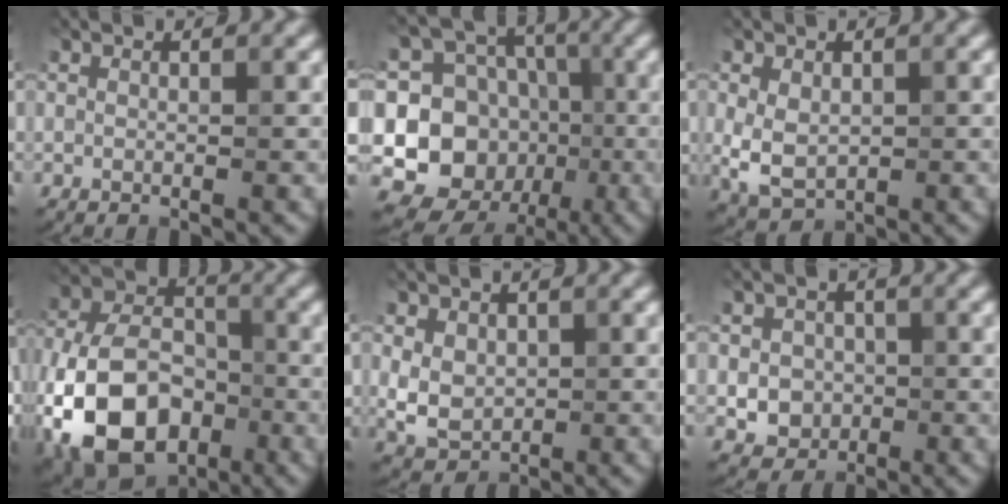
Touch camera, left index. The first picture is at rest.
{"total": 11.6, "force": [-1.2, 10.6, 4.6], "torque": [-0.092, 0.019, -0.041]}
{"total": 4.0, "force": [-0.1, 2.9, 2.8], "torque": [-0.059, -0.006, 0.002]}
{"total": 13.9, "force": [-5.6, 9.1, 8.9], "torque": [-0.186, -0.018, -0.113]}
{"total": 3.7, "force": [0.2, 2.9, 2.3], "torque": [-0.045, -0.005, 0.010]}
{"total": 3.4, "force": [-0.5, 3.0, 1.5], "torque": [-0.013, -0.004, -0.014]}